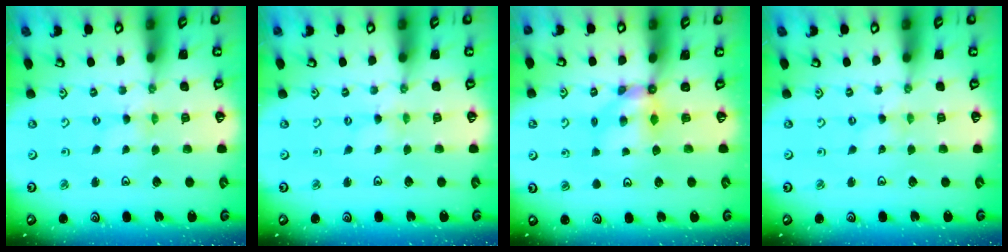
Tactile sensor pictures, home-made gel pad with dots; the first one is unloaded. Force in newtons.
{"total": 0.0}
{"total": 5.4, "press": 5.4, "slide": 0.4}
{"total": 0.0}